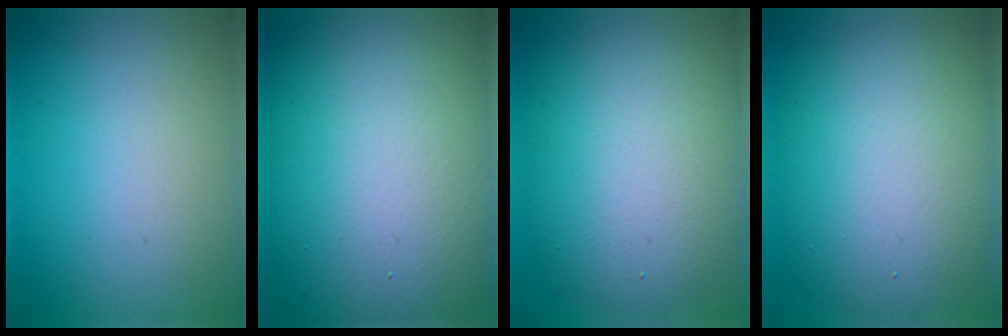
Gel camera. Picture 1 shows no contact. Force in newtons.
{"total": 18.1, "press": 18.0, "slide": 1.0}
{"total": 10.2, "press": 10.1, "slide": 0.8}
{"total": 10.5, "press": 10.5, "slide": 0.5}